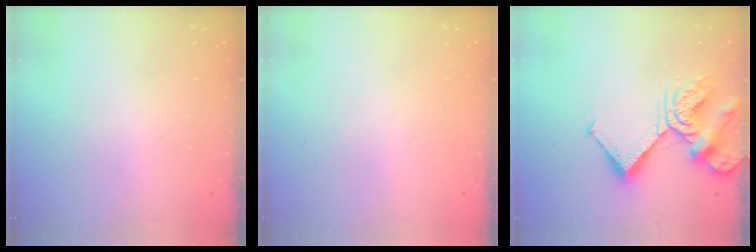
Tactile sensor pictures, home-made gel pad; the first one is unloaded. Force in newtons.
{"total": 1.9, "press": 1.9, "slide": 0.1}
{"total": 12.8, "press": 12.6, "slide": 2.2}